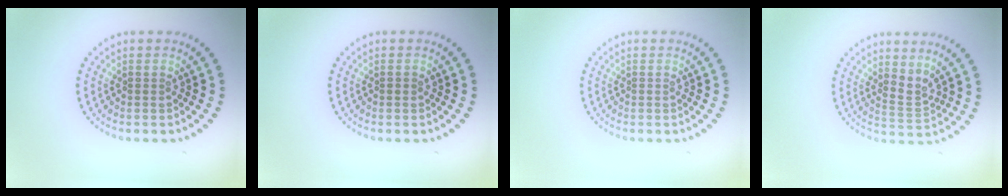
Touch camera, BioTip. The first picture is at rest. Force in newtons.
{"total": 0.6, "press": 0.6, "slide": 0.1}
{"total": 0.0}
{"total": 2.2, "press": 1.5, "slide": 1.6}